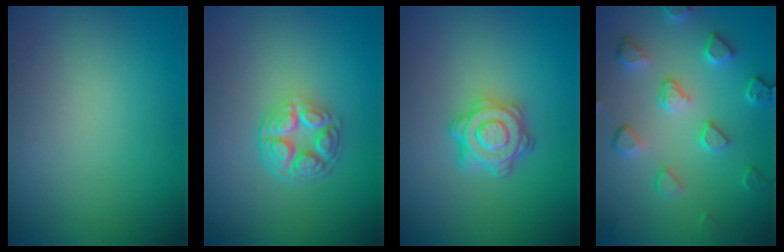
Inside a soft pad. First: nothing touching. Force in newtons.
{"total": 4.4, "press": 3.2, "slide": 3.0}
{"total": 4.7, "press": 3.7, "slide": 2.8}
{"total": 4.0, "press": 3.6, "slide": 1.8}